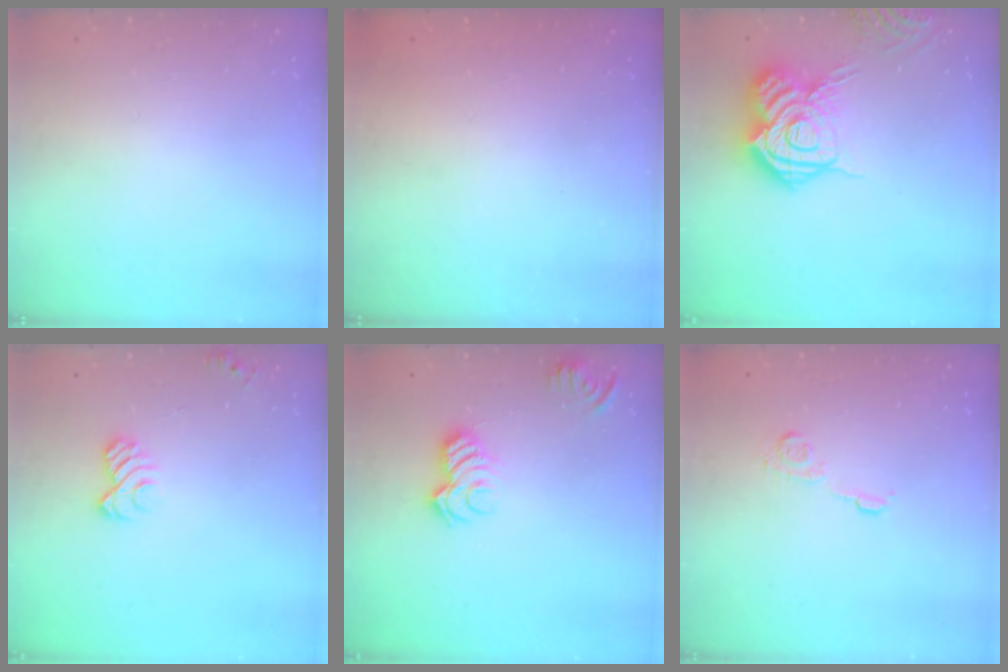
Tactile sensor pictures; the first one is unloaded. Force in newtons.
{"total": 2.5, "press": 2.4, "slide": 0.8}
{"total": 18.9, "press": 18.8, "slide": 1.9}
{"total": 6.3, "press": 6.3, "slide": 0.6}
{"total": 10.2, "press": 10.2, "slide": 0.9}
{"total": 7.5, "press": 7.4, "slide": 0.6}